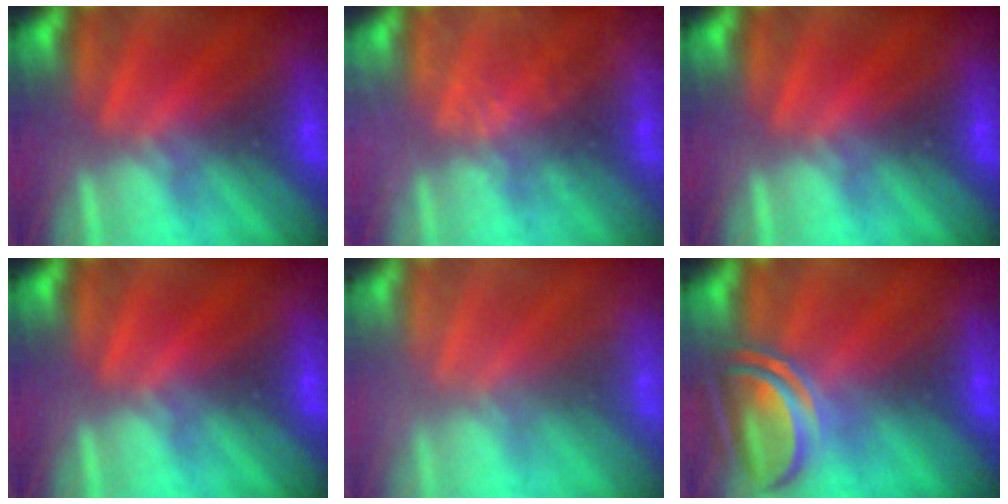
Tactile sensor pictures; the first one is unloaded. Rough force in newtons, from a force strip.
{"total": 2.5}
{"total": 0.0}
{"total": 0.0}
{"total": 9.7}
{"total": 7.5}